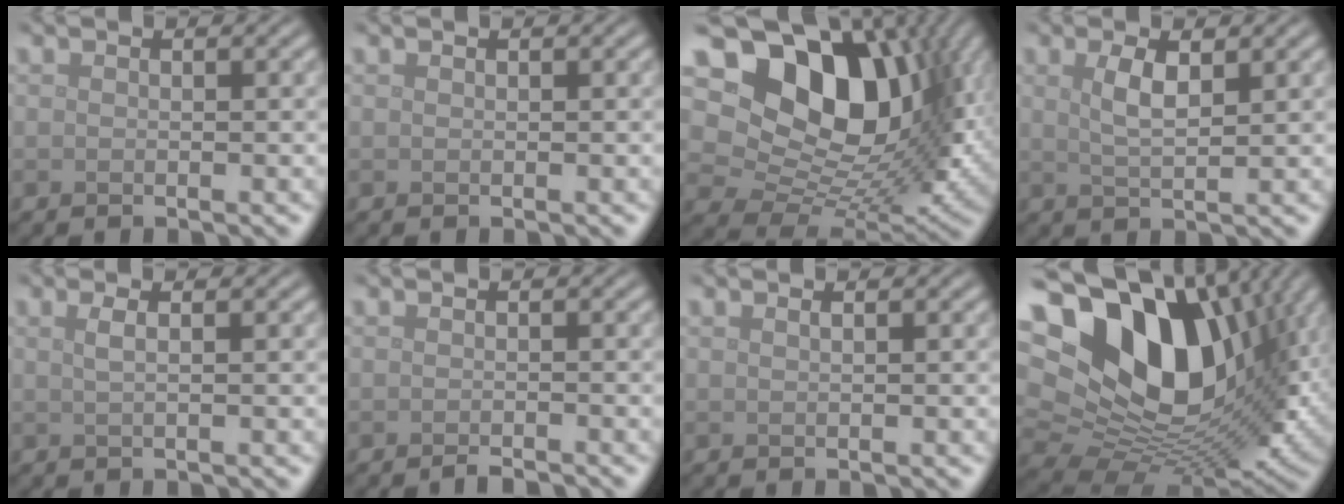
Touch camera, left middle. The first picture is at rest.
{"total": 0.0}
{"total": 16.3, "force": [5.3, 11.2, 10.7], "torque": [-0.191, 0.014, 0.099]}
{"total": 2.6, "force": [1.1, 0.8, 2.2], "torque": [-0.042, 0.000, 0.022]}
{"total": 1.5, "force": [0.3, 0.6, 1.3], "torque": [-0.021, 0.001, -0.001]}
{"total": 1.0, "force": [-0.9, 0.1, 0.5], "torque": [-0.006, -0.001, -0.017]}
{"total": 0.5, "force": [0.2, 0.3, 0.4], "torque": [-0.004, -0.001, 0.000]}
{"total": 20.2, "force": [5.4, 13.5, 14.0], "torque": [-0.269, -0.002, 0.118]}